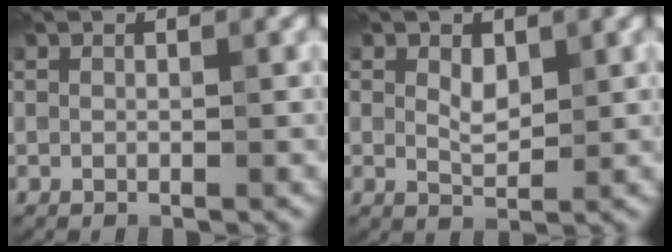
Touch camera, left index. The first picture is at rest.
{"total": 2.0, "force": [0.7, 1.2, 1.4], "torque": [-0.028, -0.003, 0.013]}